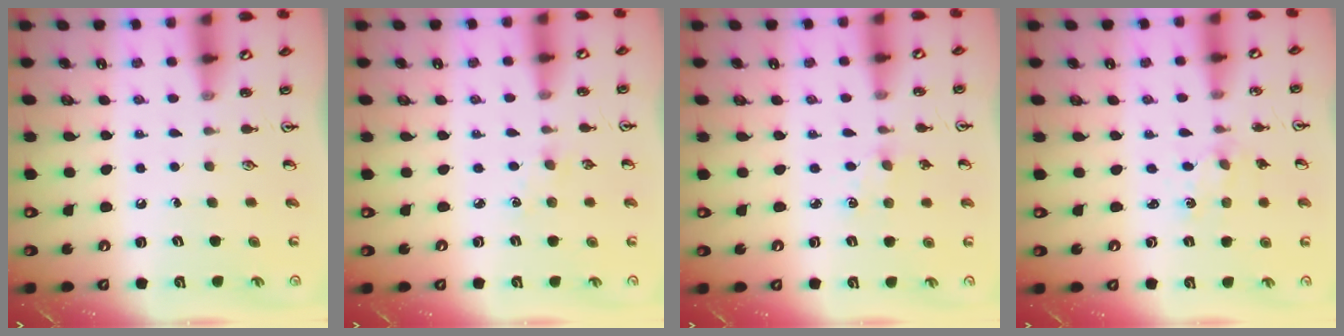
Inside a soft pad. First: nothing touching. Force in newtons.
{"total": 1.9, "press": 1.8, "slide": 0.3}
{"total": 1.7, "press": 1.7, "slide": 0.3}
{"total": 1.9, "press": 1.9, "slide": 0.3}